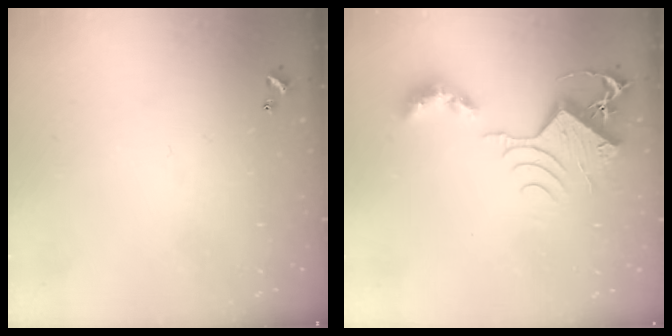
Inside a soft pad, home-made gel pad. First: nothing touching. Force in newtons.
{"total": 9.4, "press": 9.4, "slide": 1.1}